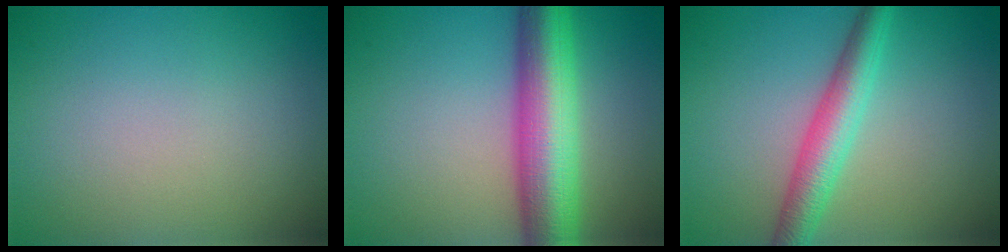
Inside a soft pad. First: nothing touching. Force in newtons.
{"total": 9.7, "press": 9.7, "slide": 0.1}
{"total": 4.2, "press": 4.2, "slide": 0.1}